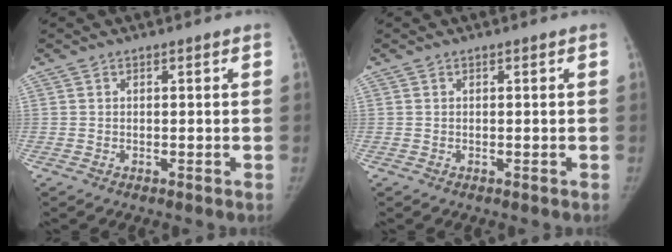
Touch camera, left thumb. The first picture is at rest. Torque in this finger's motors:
{"motor_torque": [0.00, 0.00, 0.05, -0.05, 0.00]}